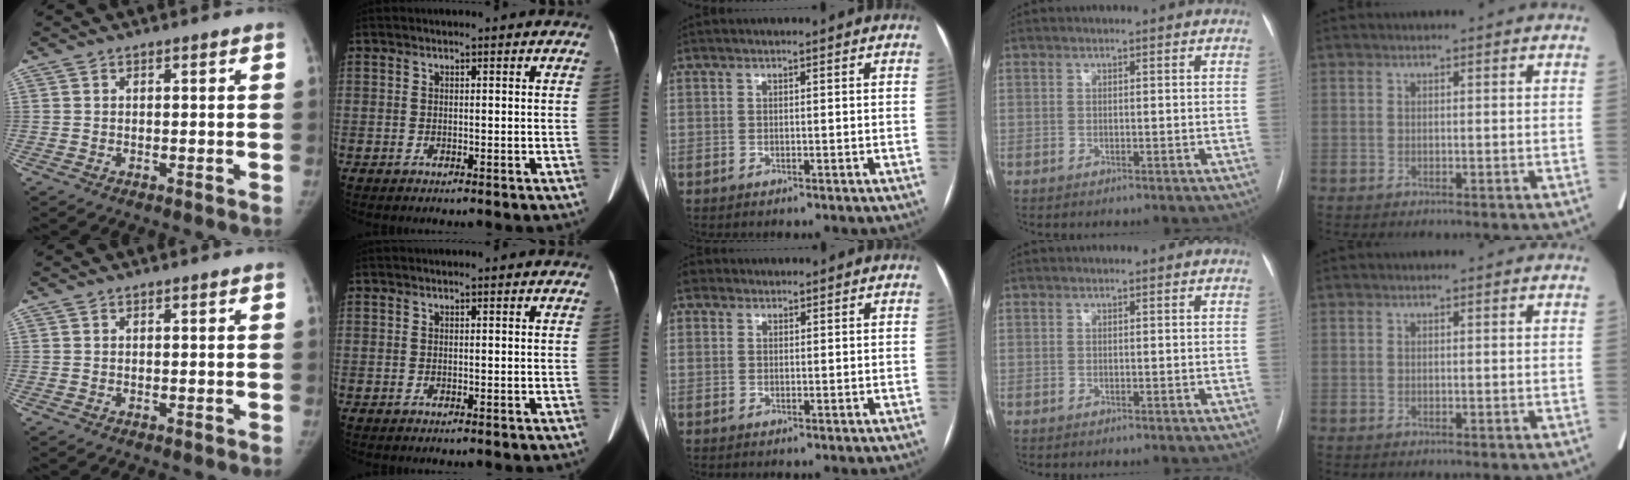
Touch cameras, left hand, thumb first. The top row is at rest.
{"middle": {"total": 1.3, "force": [-0.8, -0.7, -0.8], "torque": [0.030, -0.005, -0.015]}}